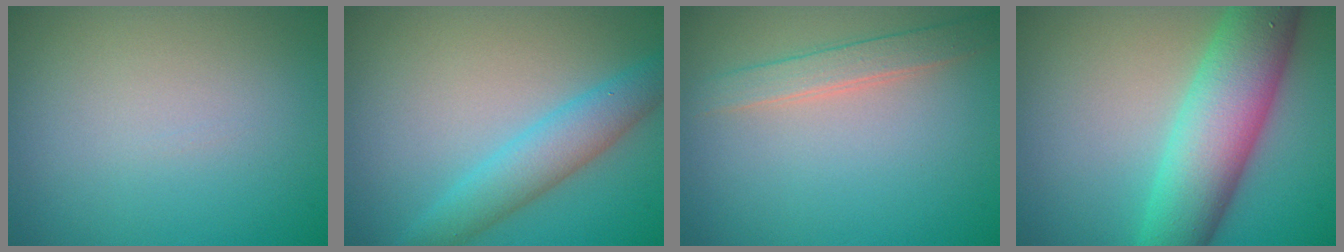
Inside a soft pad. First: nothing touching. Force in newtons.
{"total": 3.9, "press": 3.9, "slide": 0.1}
{"total": 2.2, "press": 2.2, "slide": 0.2}
{"total": 8.5, "press": 8.5, "slide": 0.3}